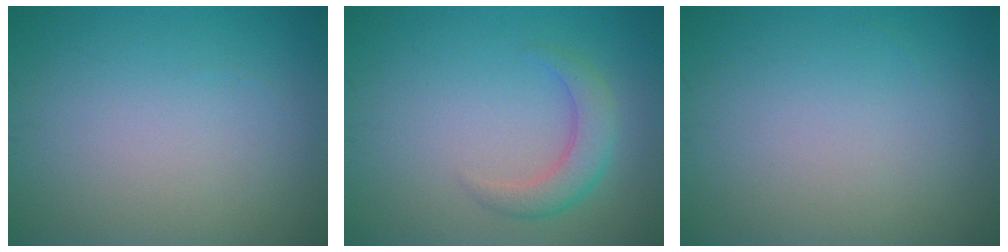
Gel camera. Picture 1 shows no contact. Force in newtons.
{"total": 3.0, "press": 3.0, "slide": 0.1}
{"total": 0.0}